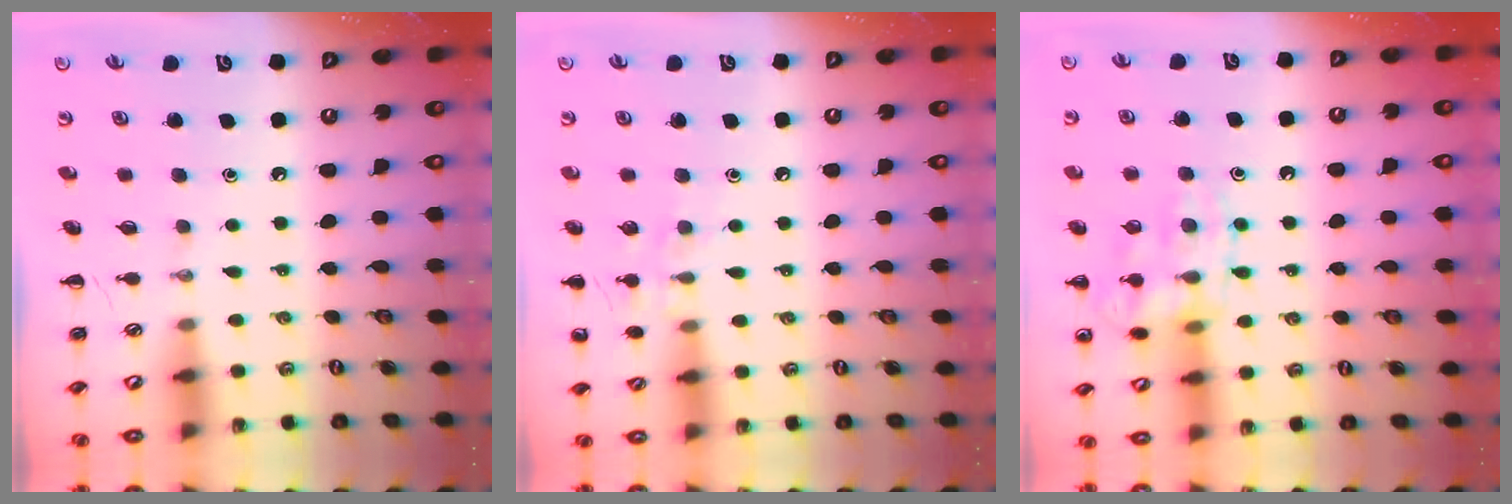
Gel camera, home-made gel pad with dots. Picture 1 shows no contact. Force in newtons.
{"total": 7.6, "press": 7.3, "slide": 2.1}
{"total": 13.5, "press": 13.5, "slide": 0.9}